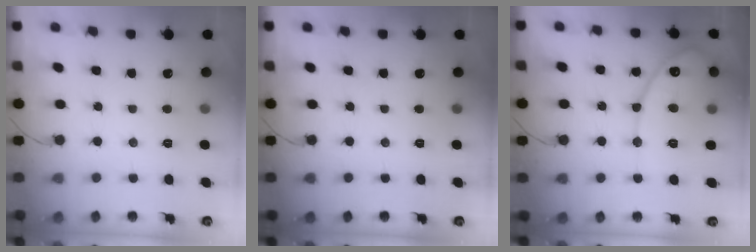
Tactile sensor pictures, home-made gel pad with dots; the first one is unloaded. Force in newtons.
{"total": 0.0}
{"total": 14.5, "press": 14.5, "slide": 0.8}